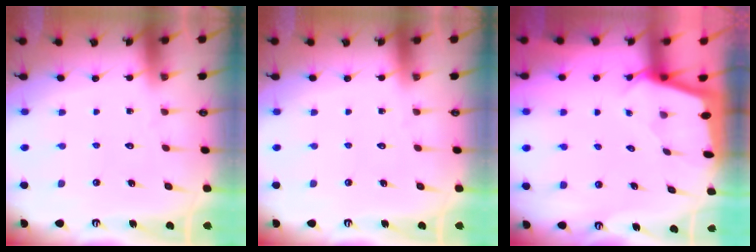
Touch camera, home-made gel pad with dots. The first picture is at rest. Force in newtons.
{"total": 0.0}
{"total": 1.6, "press": 1.6, "slide": 0.2}